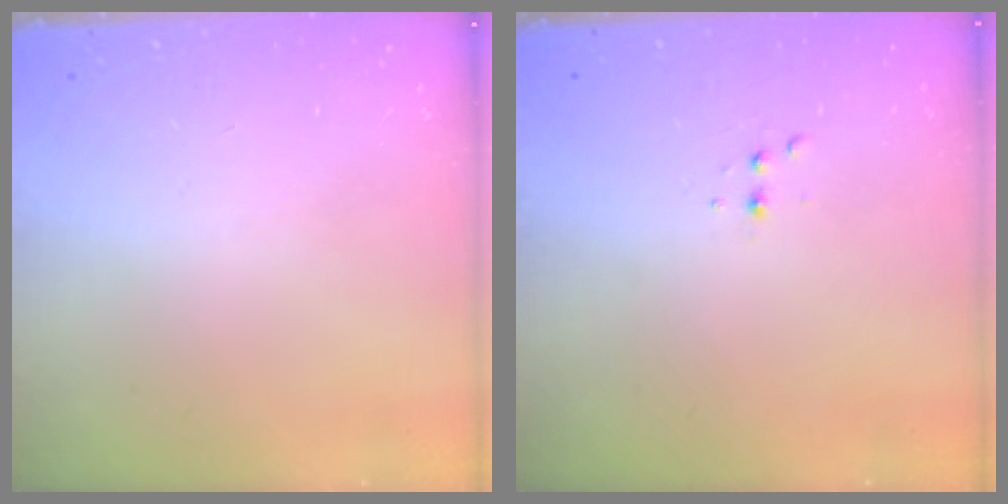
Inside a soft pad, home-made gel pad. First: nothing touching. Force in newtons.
{"total": 2.5, "press": 2.4, "slide": 0.5}